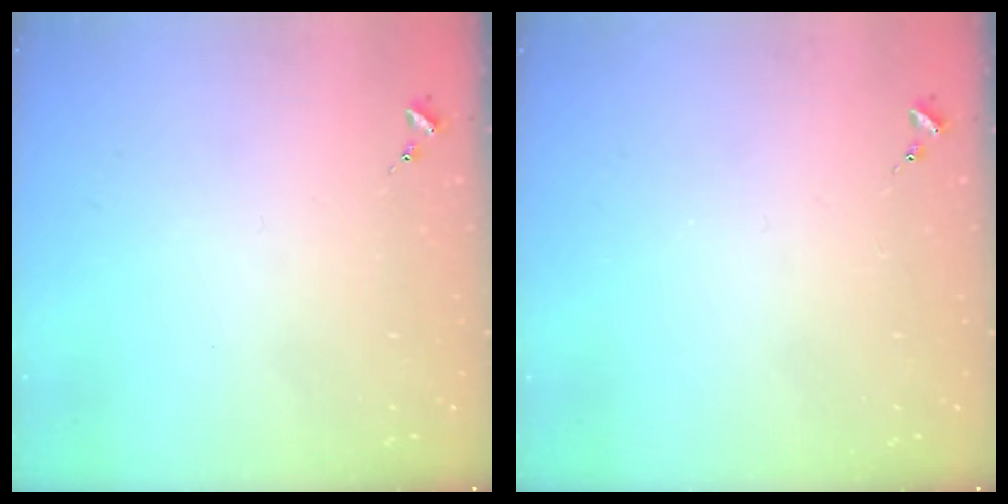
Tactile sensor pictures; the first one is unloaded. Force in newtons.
{"total": 0.0}